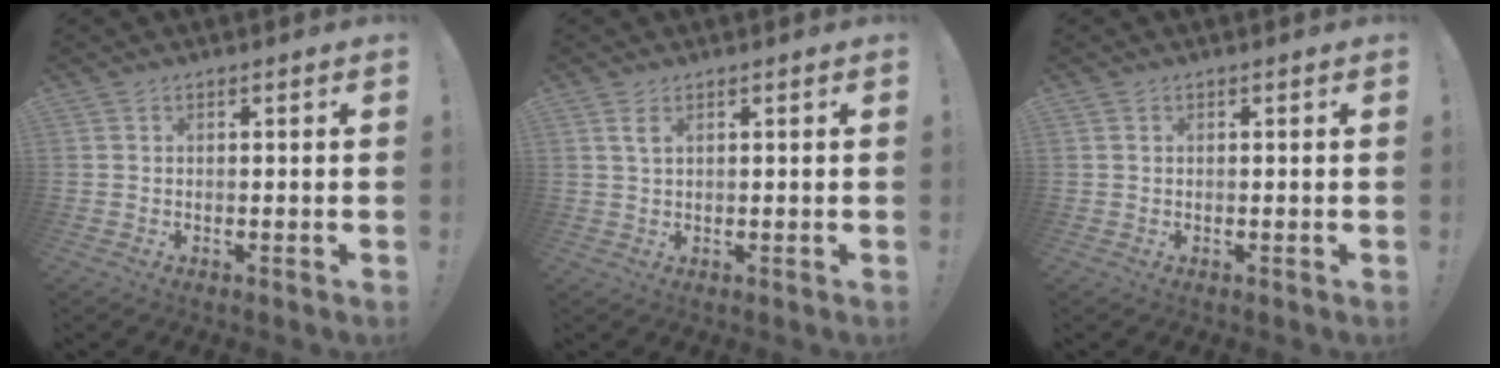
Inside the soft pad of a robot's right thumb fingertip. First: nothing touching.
{"total": 2.6, "force": [1.2, 1.0, 2.1], "torque": [-0.036, -0.001, 0.019]}
{"total": 0.0}